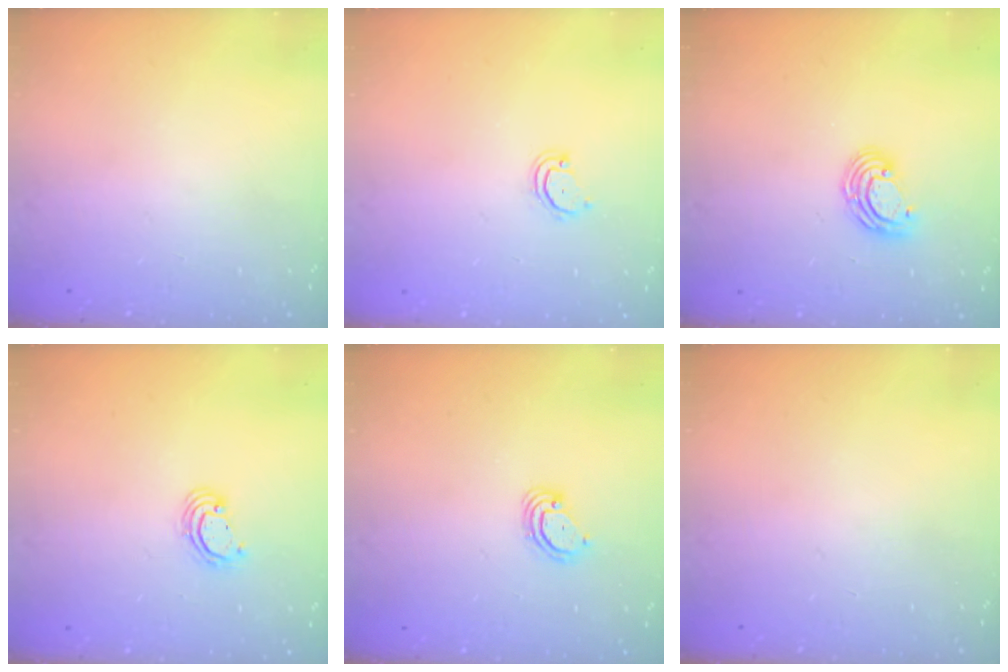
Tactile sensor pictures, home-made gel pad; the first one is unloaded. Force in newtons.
{"total": 3.3, "press": 3.3, "slide": 0.3}
{"total": 6.5, "press": 6.4, "slide": 0.8}
{"total": 2.6, "press": 2.6, "slide": 0.1}
{"total": 3.8, "press": 3.8, "slide": 0.3}
{"total": 0.0}